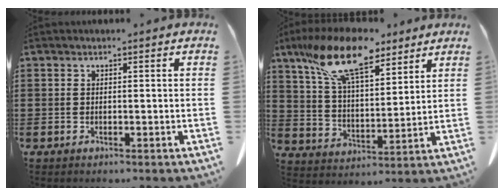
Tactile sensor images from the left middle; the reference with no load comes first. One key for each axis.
{"total": 14.6, "fx": 10.0, "fy": 5.3, "fz": 9.3, "tx": -0.204, "ty": -0.020, "tz": 0.180}